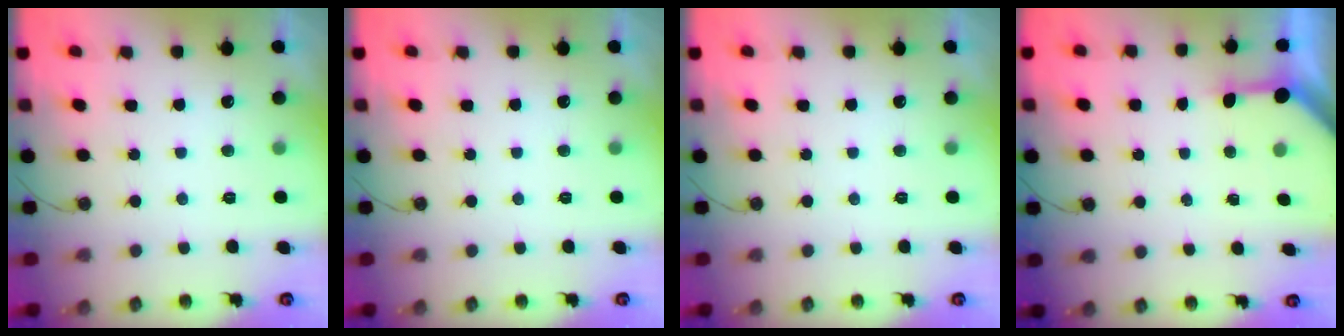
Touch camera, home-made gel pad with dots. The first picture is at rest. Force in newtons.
{"total": 0.0}
{"total": 0.0}
{"total": 3.2, "press": 3.2, "slide": 0.4}